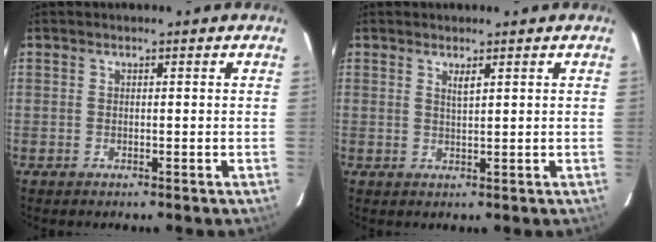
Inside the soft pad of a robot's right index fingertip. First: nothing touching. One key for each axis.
{"total": 1.6, "fx": 1.0, "fy": 0.2, "fz": 1.3, "tx": -0.021, "ty": -0.001, "tz": 0.016}